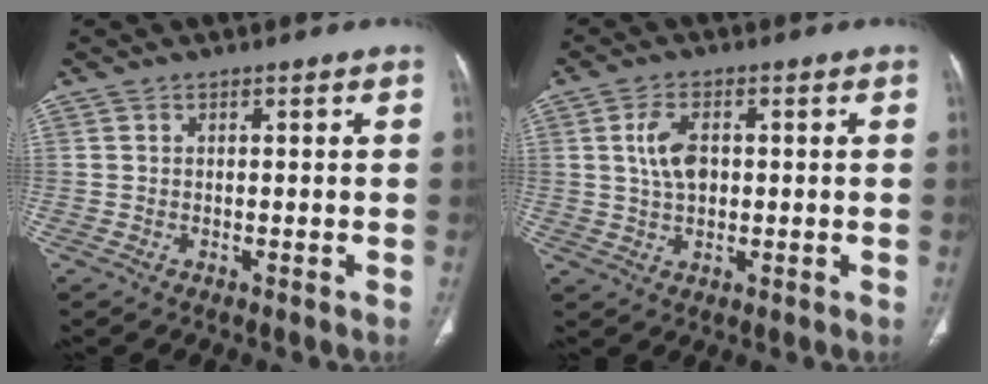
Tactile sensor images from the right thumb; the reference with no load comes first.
{"total": 5.9, "force": [1.0, 3.4, 4.7], "torque": [-0.090, 0.002, 0.019]}